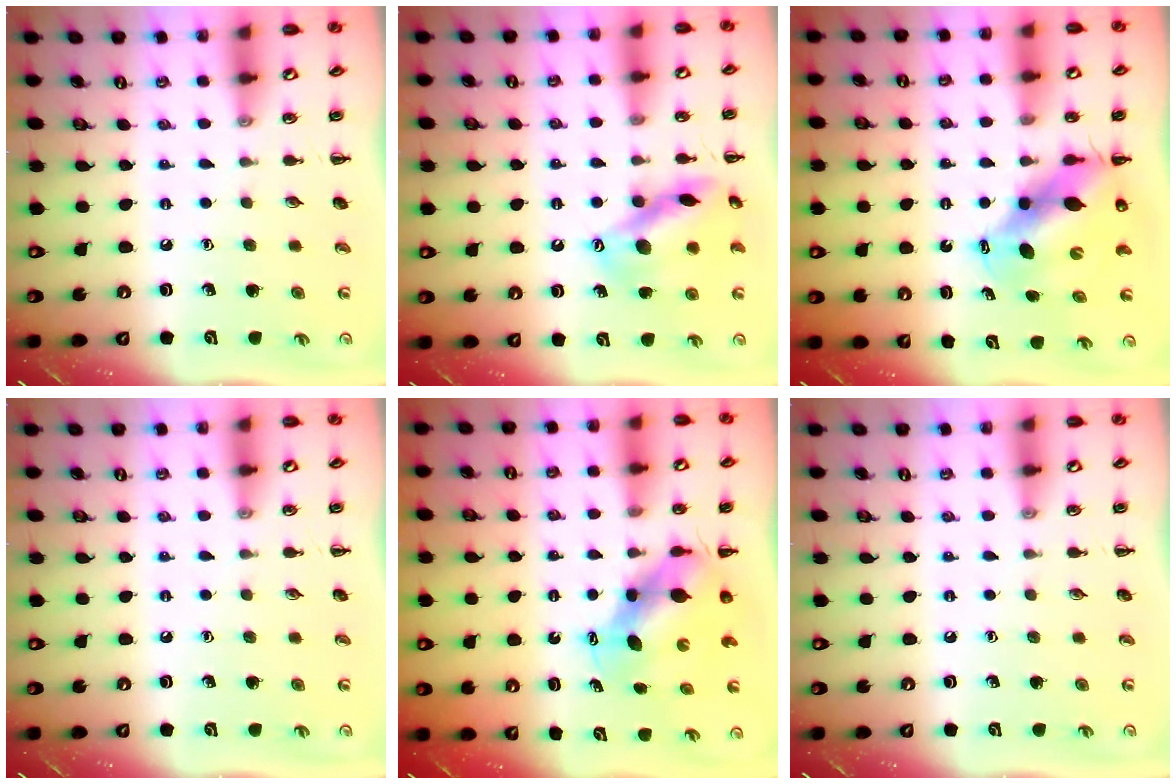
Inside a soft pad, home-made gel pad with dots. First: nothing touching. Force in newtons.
{"total": 14.5, "press": 14.4, "slide": 1.6}
{"total": 10.9, "press": 10.5, "slide": 2.7}
{"total": 0.0}
{"total": 6.4, "press": 6.2, "slide": 1.5}
{"total": 0.0}